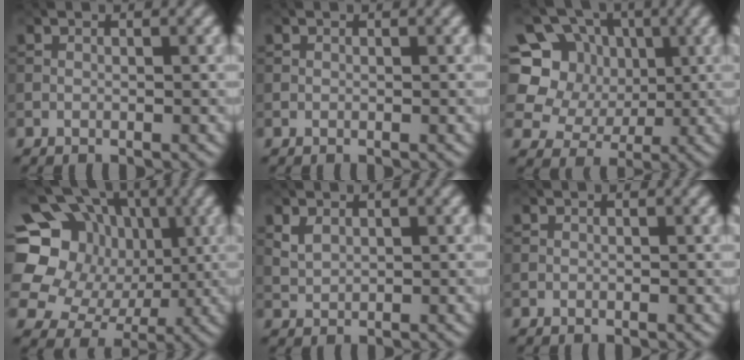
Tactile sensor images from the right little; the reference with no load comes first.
{"total": 0.0}
{"total": 8.7, "force": [1.6, 7.7, 3.7], "torque": [-0.078, 0.019, 0.000]}
{"total": 16.4, "force": [2.3, 14.5, 7.3], "torque": [-0.177, 0.027, 0.031]}
{"total": 1.5, "force": [0.8, 1.0, 0.8], "torque": [-0.019, -0.001, 0.021]}
{"total": 0.0}